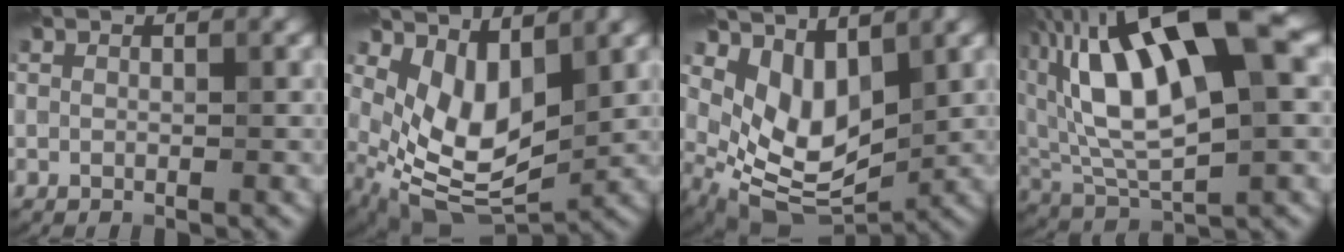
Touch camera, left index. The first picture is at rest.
{"total": 7.3, "force": [1.8, 4.2, 5.7], "torque": [-0.113, -0.023, 0.036]}
{"total": 6.6, "force": [2.3, 3.9, 4.7], "torque": [-0.090, -0.023, 0.047]}
{"total": 14.5, "force": [3.8, 6.1, 12.6], "torque": [-0.234, 0.014, 0.067]}